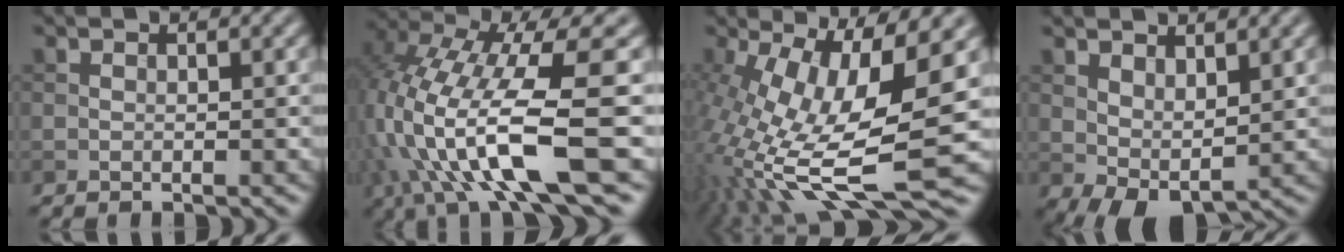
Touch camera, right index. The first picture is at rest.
{"total": 12.5, "force": [-2.1, 3.5, 11.8], "torque": [-0.236, -0.002, -0.037]}
{"total": 15.7, "force": [-2.4, 5.2, 14.6], "torque": [-0.286, -0.017, -0.036]}
{"total": 3.8, "force": [1.0, 2.0, 3.1], "torque": [-0.062, -0.004, 0.023]}